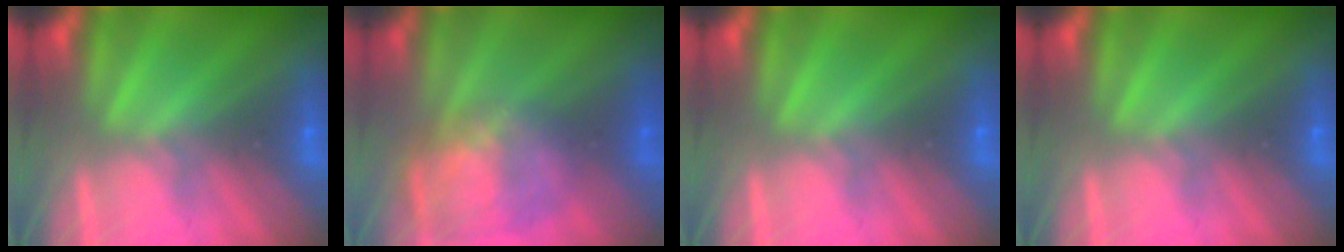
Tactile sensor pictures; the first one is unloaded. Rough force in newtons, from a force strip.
{"total": 6.7}
{"total": 0.0}
{"total": 0.0}